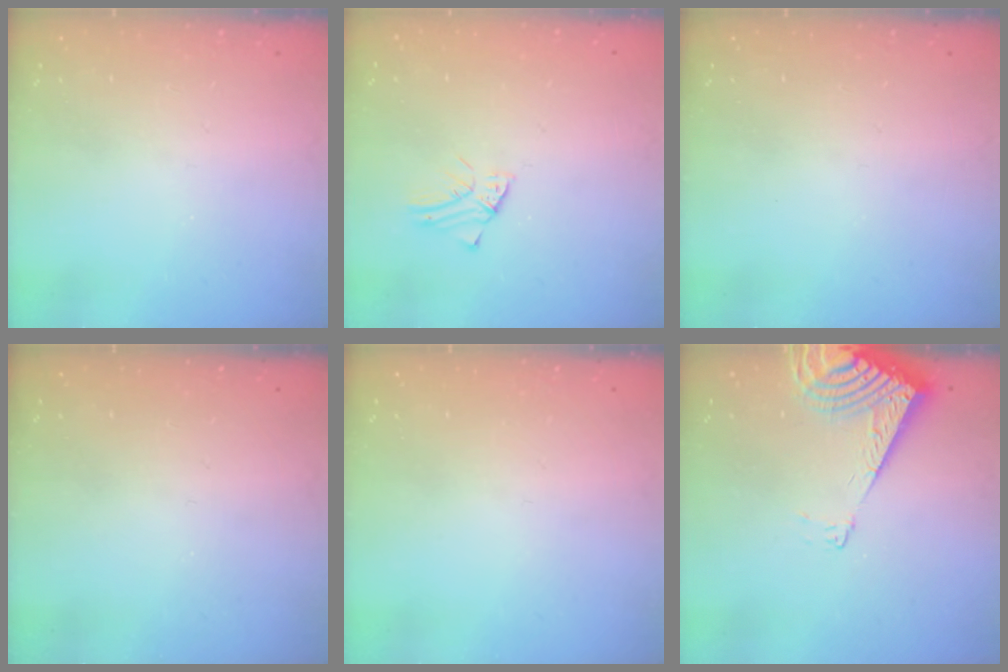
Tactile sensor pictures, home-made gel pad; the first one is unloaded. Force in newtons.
{"total": 1.2, "press": 1.2, "slide": 0.1}
{"total": 0.0}
{"total": 0.0}
{"total": 0.0}
{"total": 10.1, "press": 10.0, "slide": 1.3}